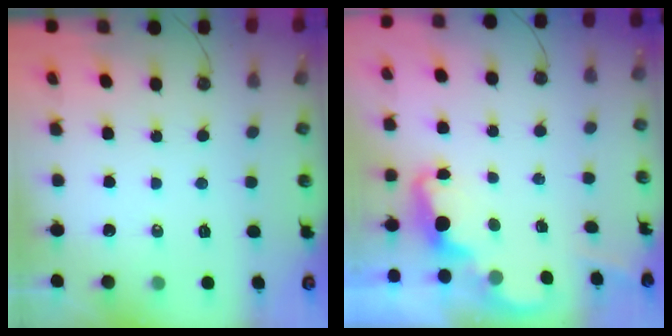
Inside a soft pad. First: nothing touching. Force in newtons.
{"total": 2.4, "press": 2.3, "slide": 0.6}